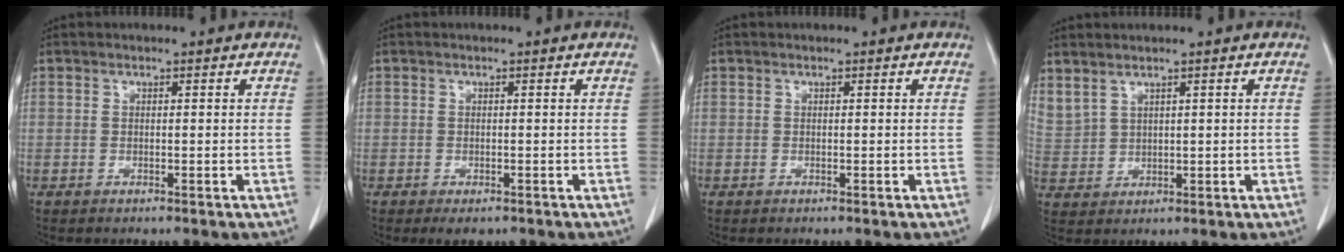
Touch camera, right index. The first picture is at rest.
{"total": 2.1, "force": [-1.3, 1.2, 1.1], "torque": [-0.011, -0.002, -0.010]}
{"total": 0.0}
{"total": 5.8, "force": [3.9, 3.2, 2.9], "torque": [-0.080, 0.005, 0.099]}